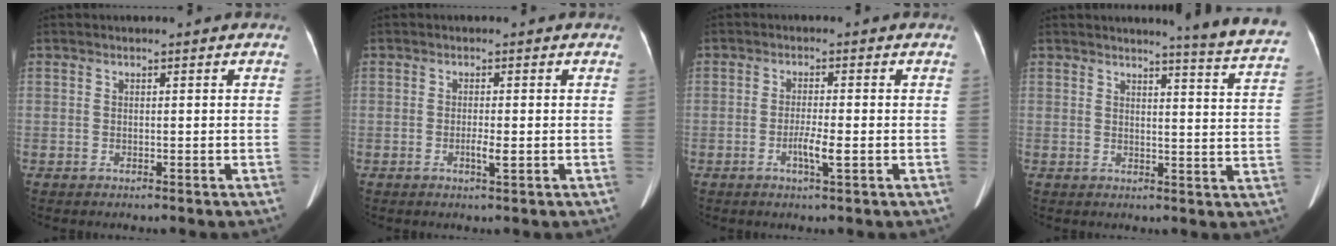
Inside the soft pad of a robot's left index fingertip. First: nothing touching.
{"total": 1.6, "force": [-0.4, 0.2, 1.5], "torque": [-0.030, -0.002, -0.007]}
{"total": 3.0, "force": [-1.0, 0.1, 2.8], "torque": [-0.056, -0.003, -0.019]}
{"total": 10.7, "force": [10.2, -1.4, 3.0], "torque": [-0.035, -0.072, 0.099]}